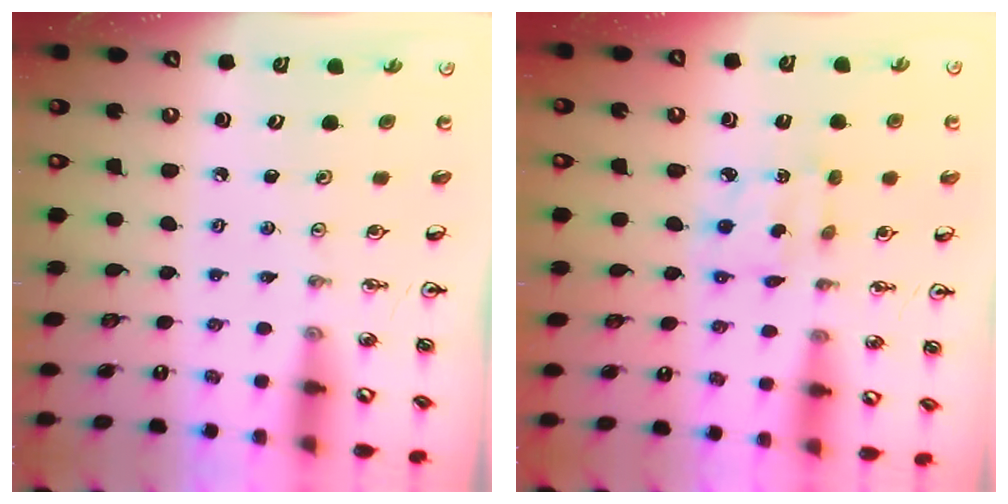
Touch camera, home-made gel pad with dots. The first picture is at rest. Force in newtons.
{"total": 2.9, "press": 2.9, "slide": 0.1}